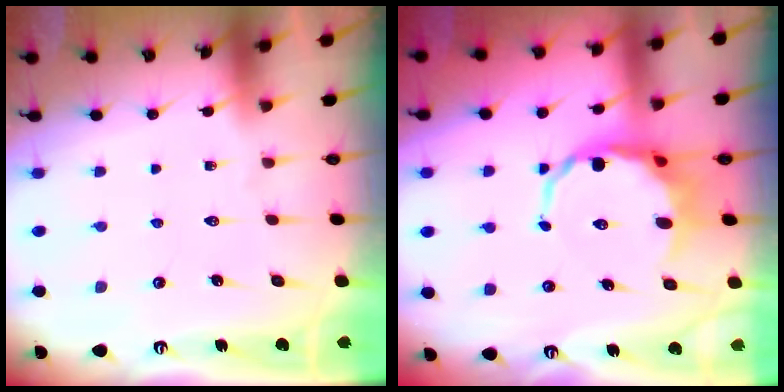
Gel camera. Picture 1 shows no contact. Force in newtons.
{"total": 9.0, "press": 8.6, "slide": 2.6}